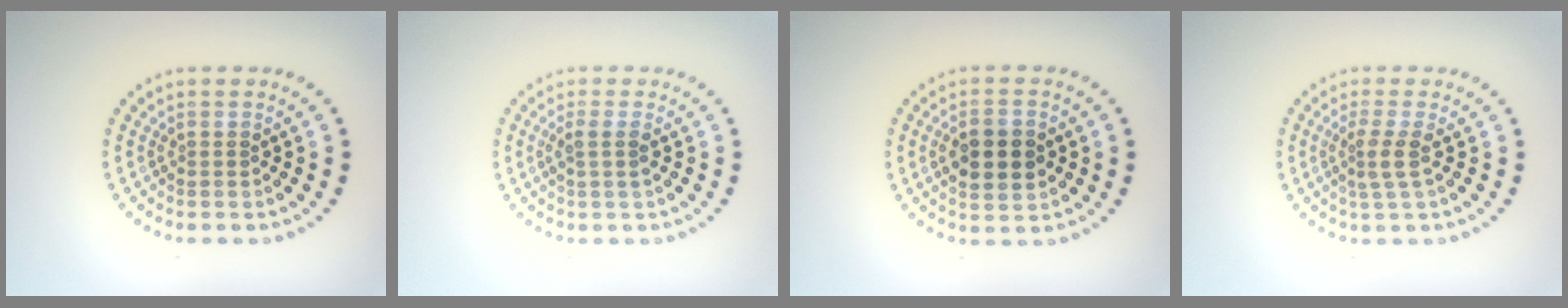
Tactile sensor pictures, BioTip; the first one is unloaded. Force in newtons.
{"total": 1.5, "press": 1.3, "slide": 0.8}
{"total": 4.4, "press": 4.4, "slide": 0.2}
{"total": 2.0, "press": 1.4, "slide": 1.3}